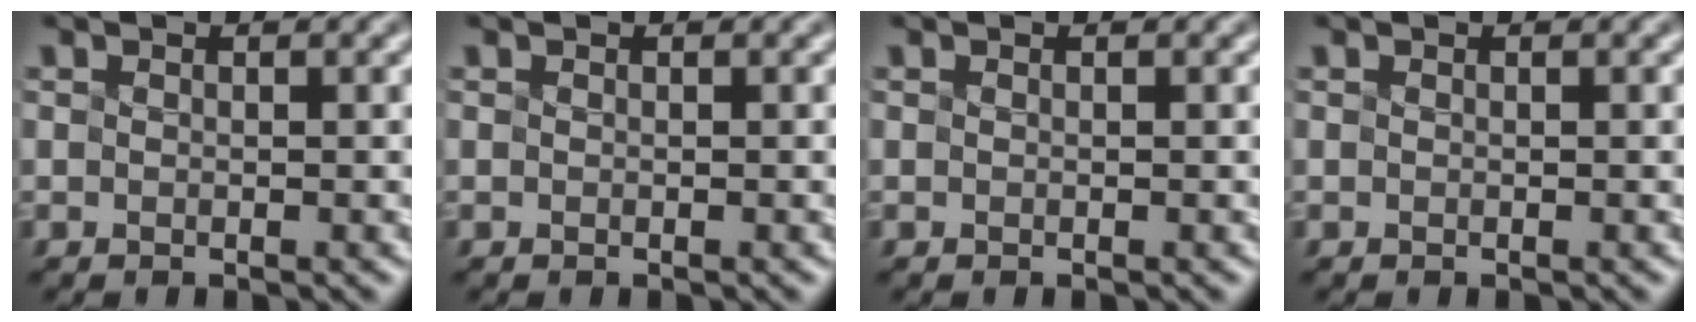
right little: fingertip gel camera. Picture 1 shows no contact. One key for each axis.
{"total": 0.0}
{"total": 0.0}
{"total": 0.0}